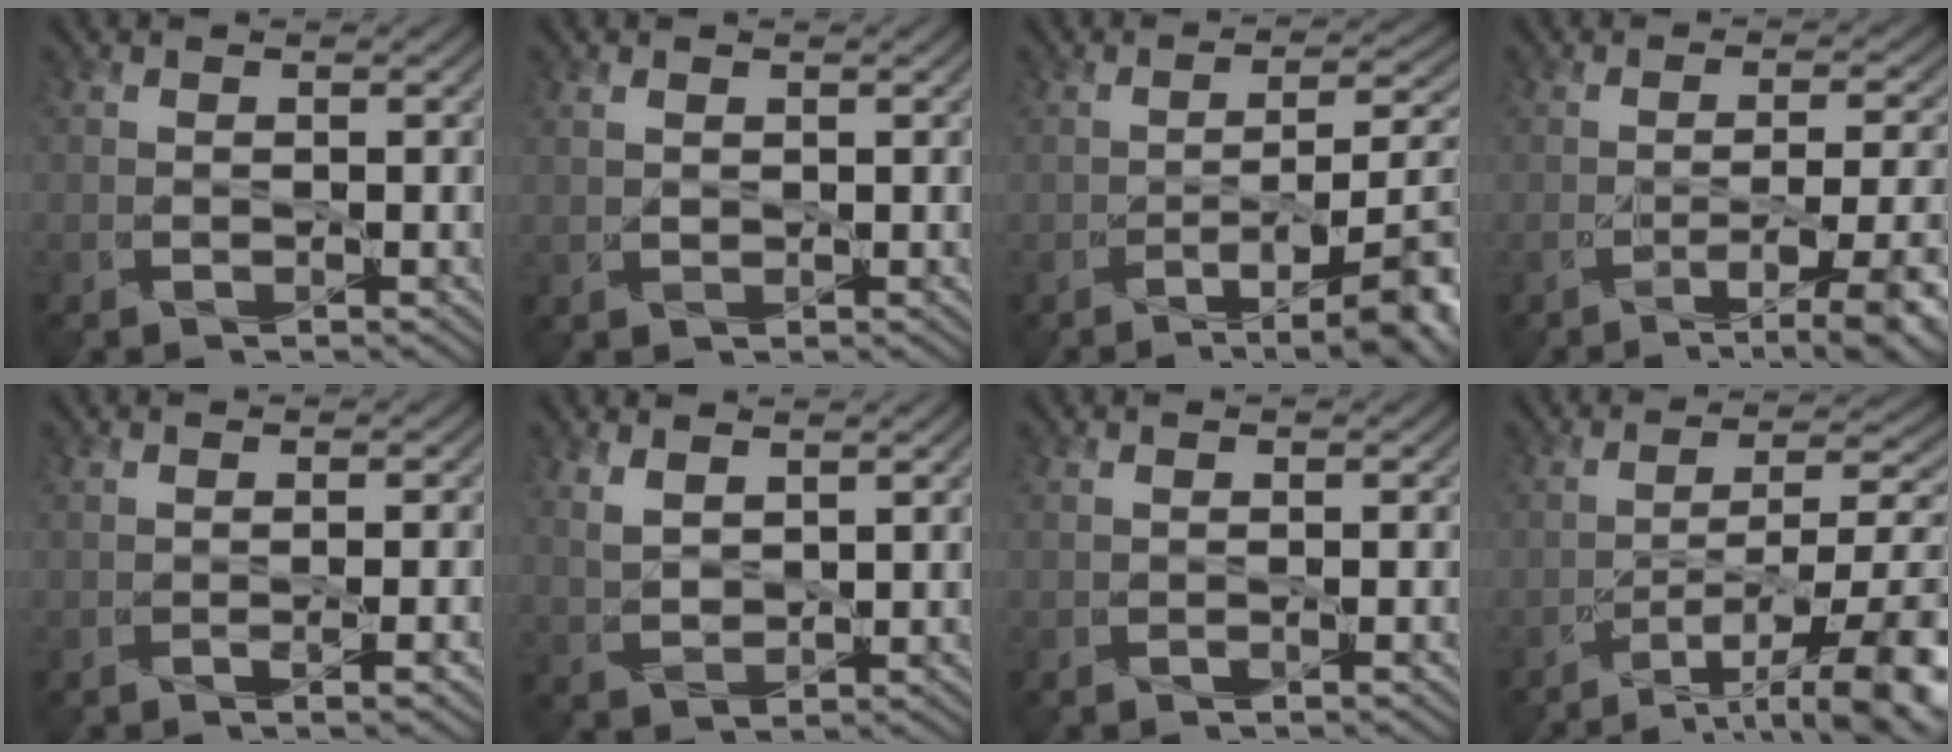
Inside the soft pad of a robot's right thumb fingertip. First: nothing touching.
{"total": 0.9, "force": [0.8, 0.4, -0.2], "torque": [0.006, 0.003, 0.019]}
{"total": 10.2, "force": [-5.1, 2.6, 8.5], "torque": [-0.122, 0.004, -0.071]}
{"total": 8.5, "force": [-4.6, 2.1, 6.9], "torque": [-0.093, 0.001, -0.056]}
{"total": 2.4, "force": [-0.9, 0.4, 2.2], "torque": [-0.031, -0.001, -0.008]}
{"total": 3.0, "force": [2.5, 1.2, 1.0], "torque": [-0.029, 0.001, 0.058]}
{"total": 0.6, "force": [-0.3, 0.1, 0.5], "torque": [-0.005, -0.001, 0.000]}
{"total": 13.0, "force": [-7.2, 3.7, 10.3], "torque": [-0.144, 0.001, -0.106]}